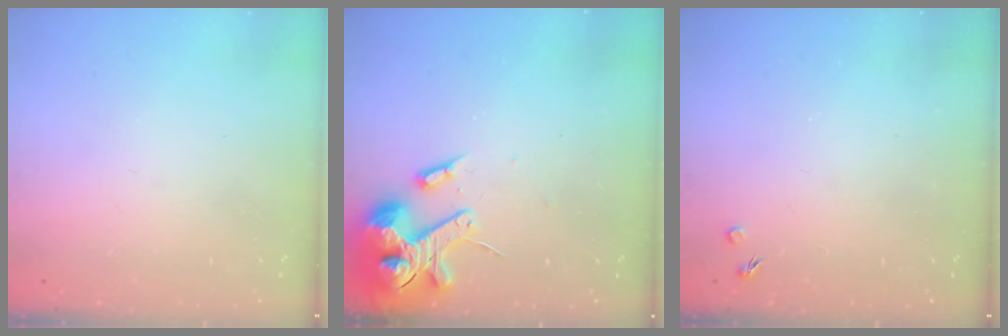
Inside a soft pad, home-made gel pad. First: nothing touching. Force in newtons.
{"total": 16.6, "press": 16.4, "slide": 2.6}
{"total": 1.7, "press": 1.7, "slide": 0.3}